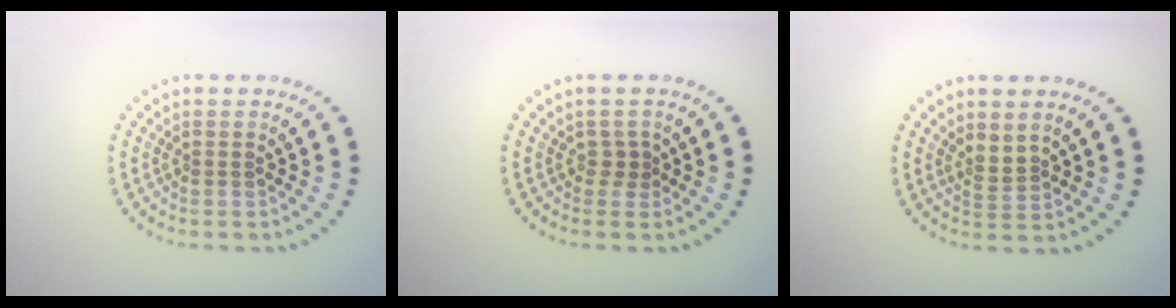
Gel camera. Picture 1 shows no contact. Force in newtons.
{"total": 0.9, "press": 0.8, "slide": 0.5}
{"total": 1.7, "press": 1.3, "slide": 1.2}